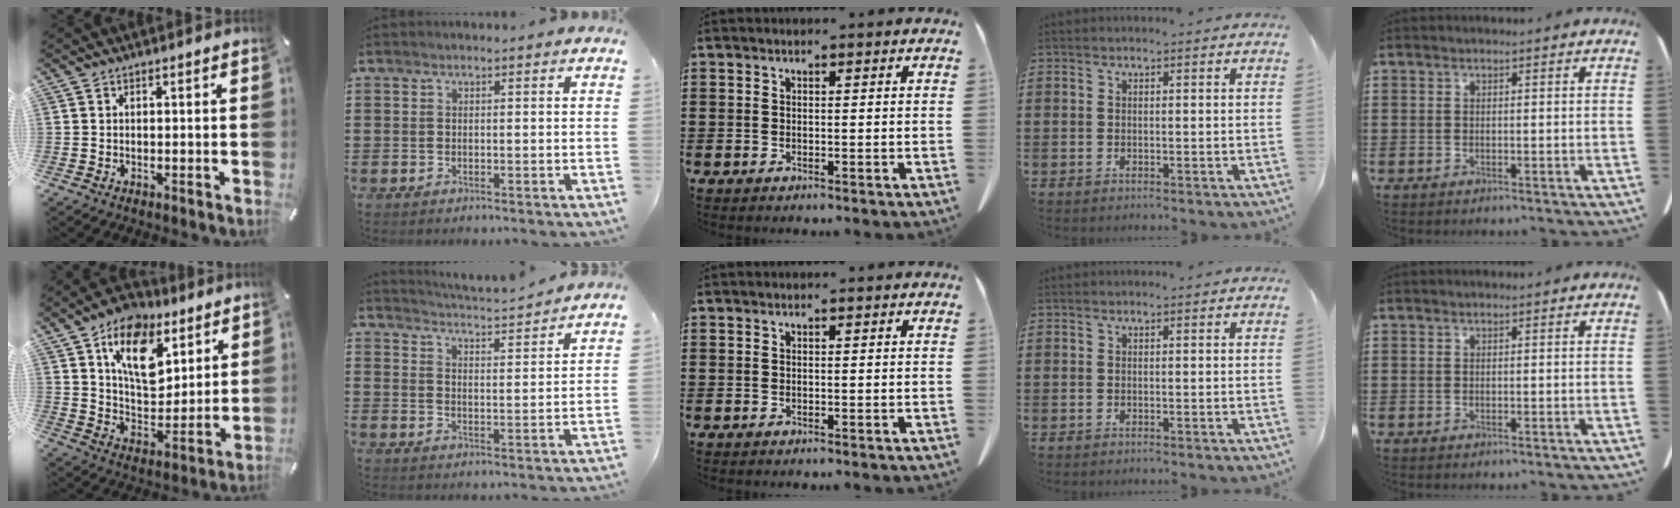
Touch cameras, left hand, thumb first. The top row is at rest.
{"thumb": {"total": 15.7, "force": [8.6, 9.7, 8.9], "torque": [-0.147, -0.037, 0.154]}, "index": {"total": 3.7, "force": [3.6, -0.9, 0.4], "torque": [-0.027, -0.031, 0.059]}}